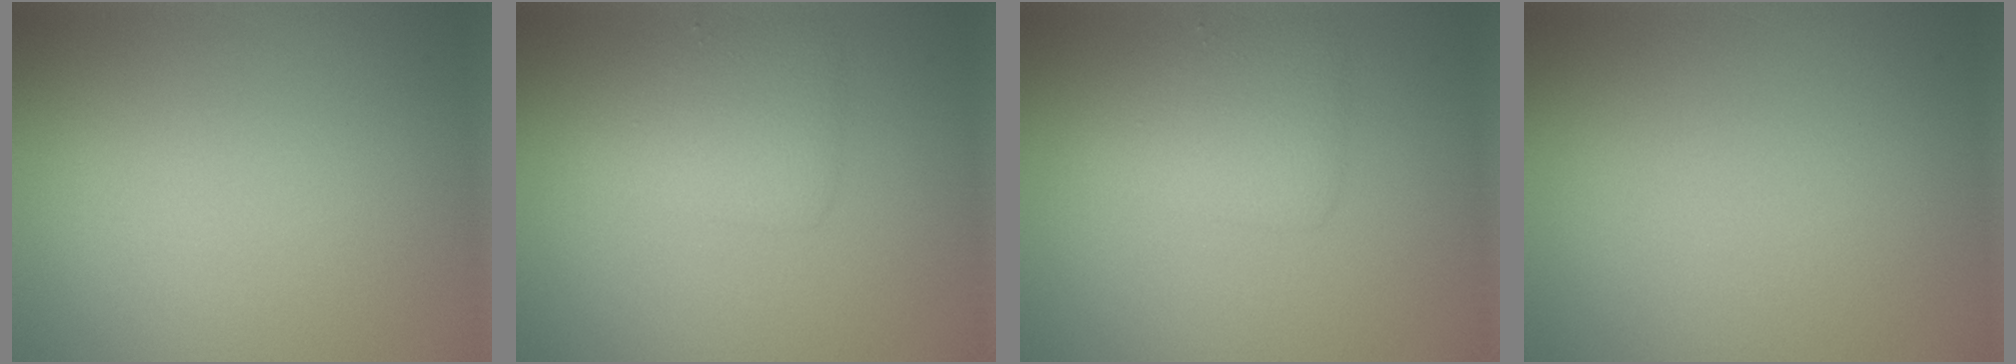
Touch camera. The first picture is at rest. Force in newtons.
{"total": 2.8, "press": 2.8, "slide": 0.1}
{"total": 2.8, "press": 2.8, "slide": 0.1}
{"total": 0.0}